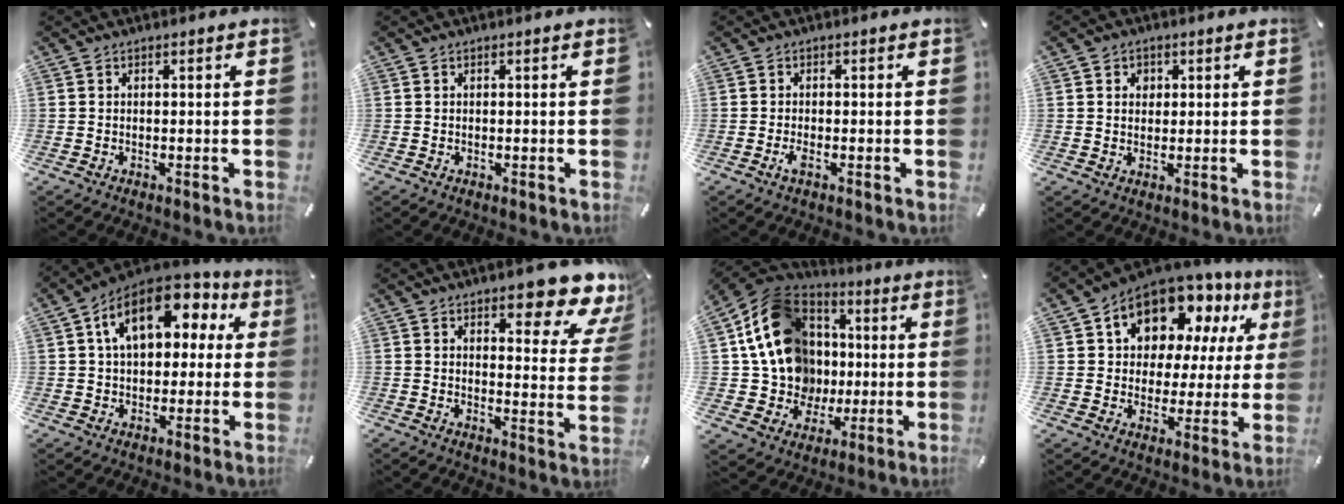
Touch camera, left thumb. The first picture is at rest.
{"total": 0.0}
{"total": 1.9, "force": [-0.8, 0.5, 1.7], "torque": [-0.037, -0.003, -0.016]}
{"total": 2.9, "force": [0.6, 2.7, 0.9], "torque": [-0.008, 0.000, 0.005]}
{"total": 15.3, "force": [5.8, 9.9, 10.2], "torque": [-0.174, -0.012, 0.103]}
{"total": 10.9, "force": [8.6, 3.7, 5.5], "torque": [-0.061, -0.068, 0.147]}
{"total": 20.3, "force": [2.6, 17.9, 9.2], "torque": [-0.176, -0.012, 0.073]}
{"total": 13.2, "force": [8.4, 8.8, 5.0], "torque": [-0.093, -0.059, 0.154]}